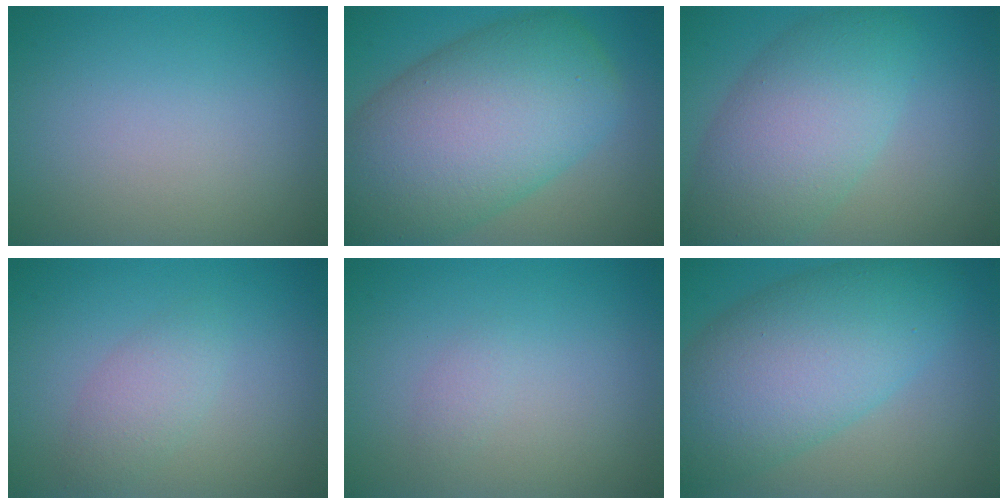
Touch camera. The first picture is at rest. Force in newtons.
{"total": 13.6, "press": 13.6, "slide": 0.3}
{"total": 7.8, "press": 7.7, "slide": 0.5}
{"total": 2.1, "press": 2.1, "slide": 0.1}
{"total": 0.7, "press": 0.7, "slide": 0.0}
{"total": 10.0, "press": 10.0, "slide": 0.4}